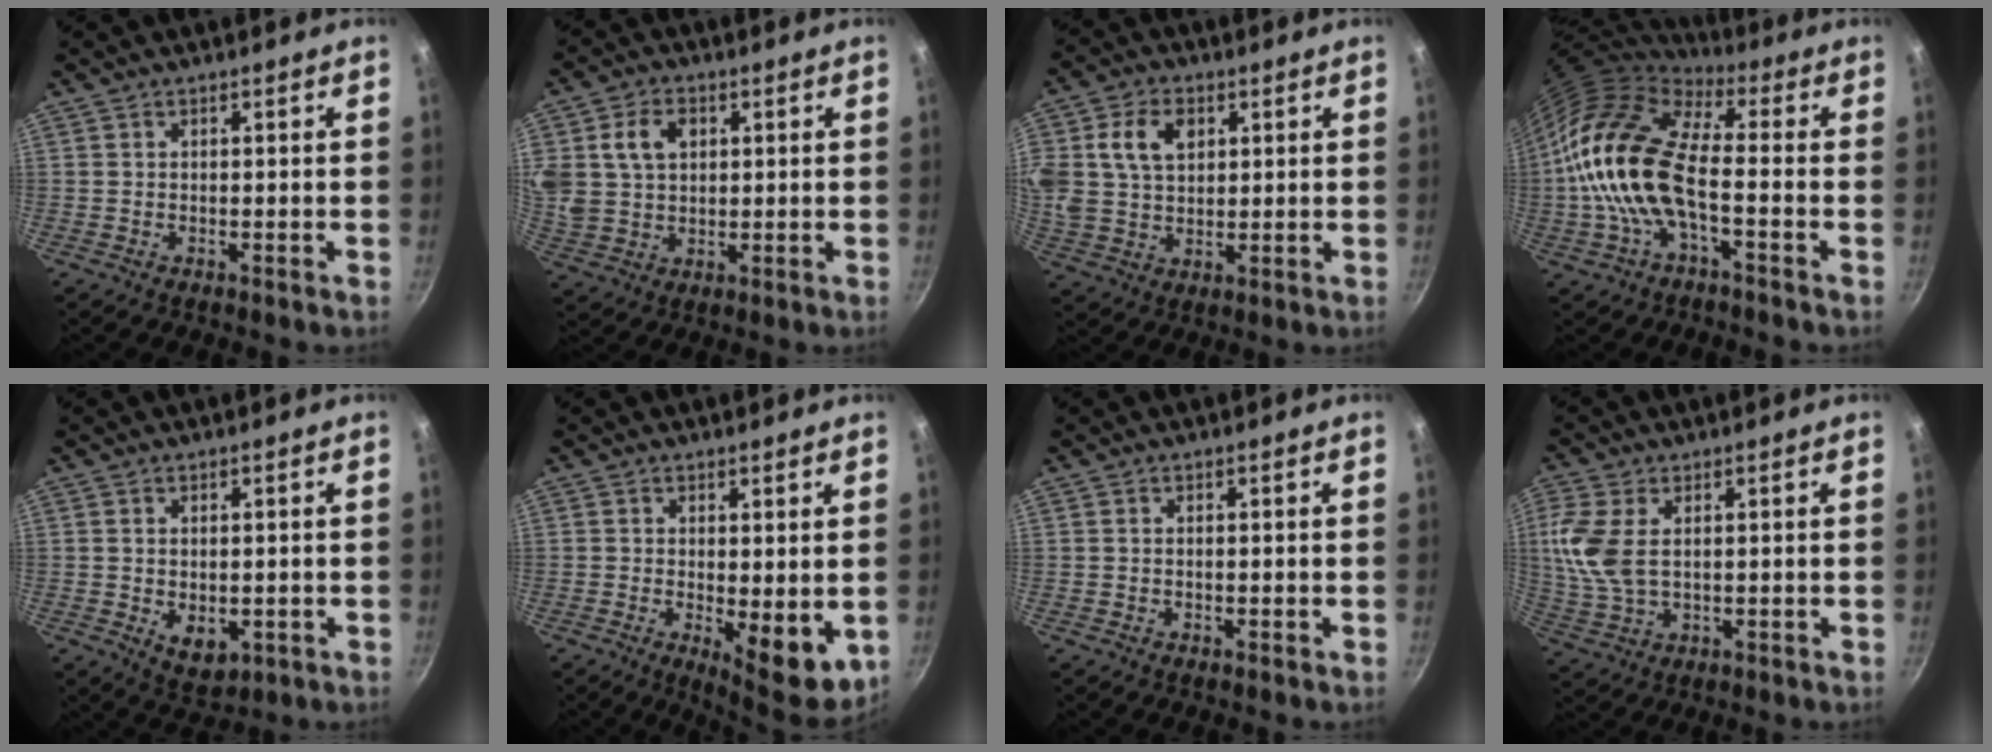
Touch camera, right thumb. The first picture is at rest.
{"total": 11.5, "force": [3.3, 8.7, 6.8], "torque": [-0.125, 0.002, 0.064]}
{"total": 14.5, "force": [4.1, 10.6, 9.0], "torque": [-0.187, 0.019, 0.078]}
{"total": 16.2, "force": [-2.1, 7.3, 14.3], "torque": [-0.260, 0.026, -0.051]}
{"total": 5.5, "force": [-0.7, 3.6, 4.1], "torque": [-0.060, -0.015, -0.002]}
{"total": 8.8, "force": [-0.7, 3.4, 8.1], "torque": [-0.092, -0.015, 0.001]}
{"total": 0.0}
{"total": 9.3, "force": [1.7, 5.3, 7.4], "torque": [-0.164, 0.000, 0.036]}